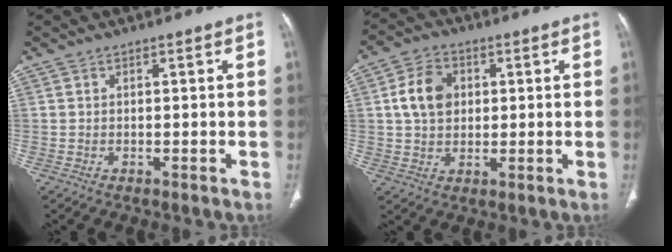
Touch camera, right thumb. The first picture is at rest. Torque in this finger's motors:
{"motor_torque": [0.76, 1.63, 0.63, -0.28, 0.05]}